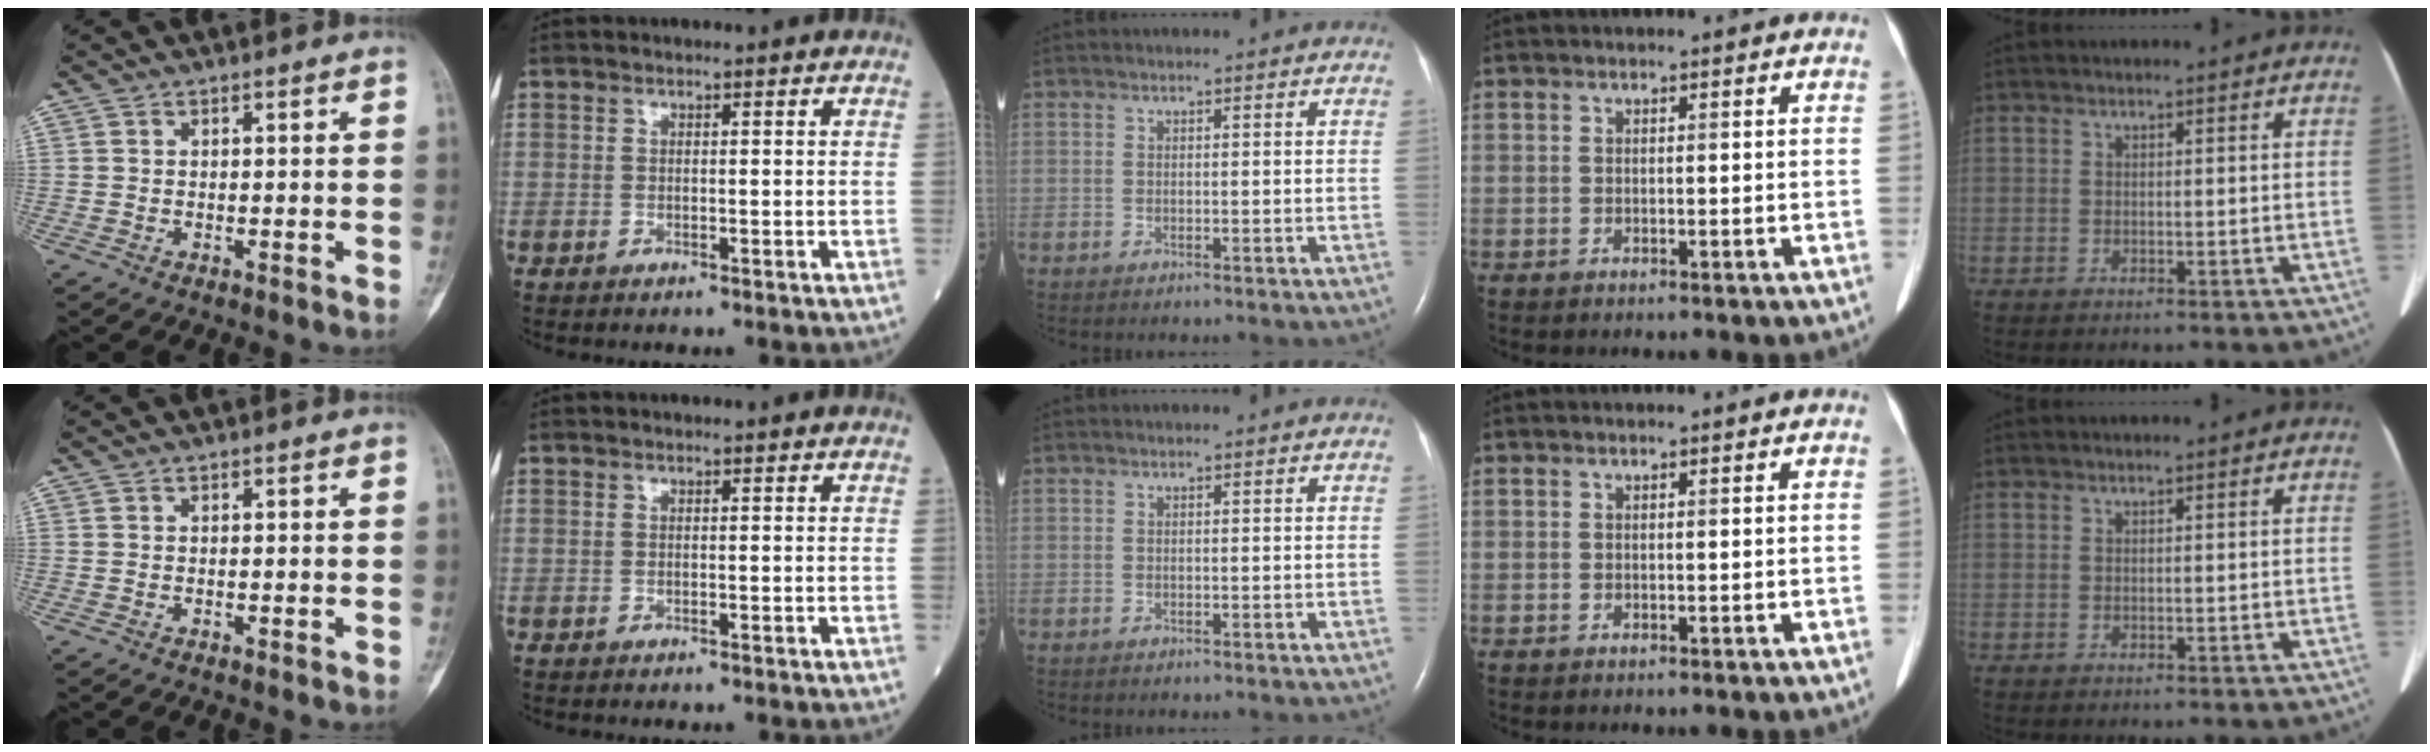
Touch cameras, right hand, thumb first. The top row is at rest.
{}